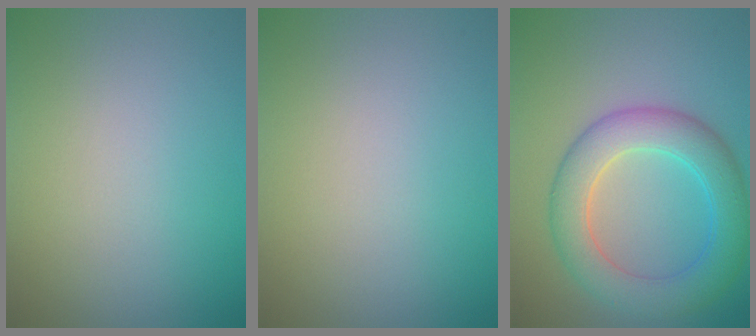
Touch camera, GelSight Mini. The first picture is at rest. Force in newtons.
{"total": 0.0}
{"total": 6.4, "press": 6.4, "slide": 0.1}